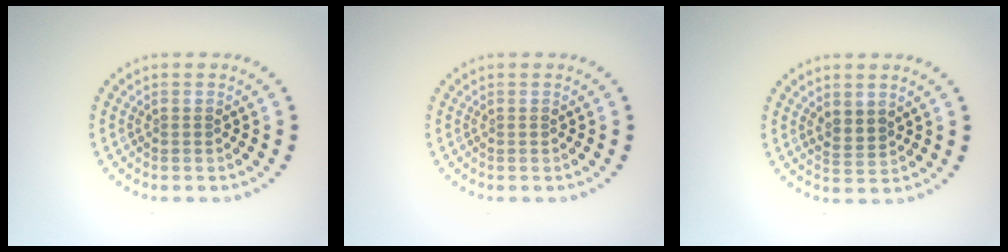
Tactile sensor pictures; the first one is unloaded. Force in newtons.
{"total": 0.0}
{"total": 1.8, "press": 1.5, "slide": 1.0}